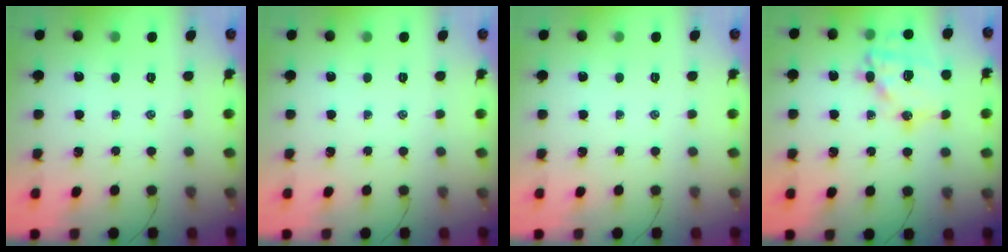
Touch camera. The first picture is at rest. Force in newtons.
{"total": 0.0}
{"total": 0.0}
{"total": 15.5, "press": 15.2, "slide": 2.9}